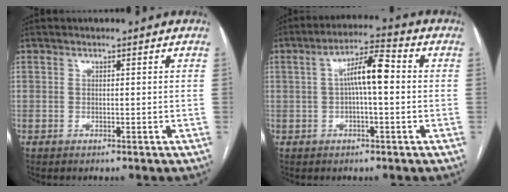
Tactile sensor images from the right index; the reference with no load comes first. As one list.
[{"total": 7.4, "force": [0.7, 1.4, 7.2], "torque": [-0.129, 0.026, 0.008]}]